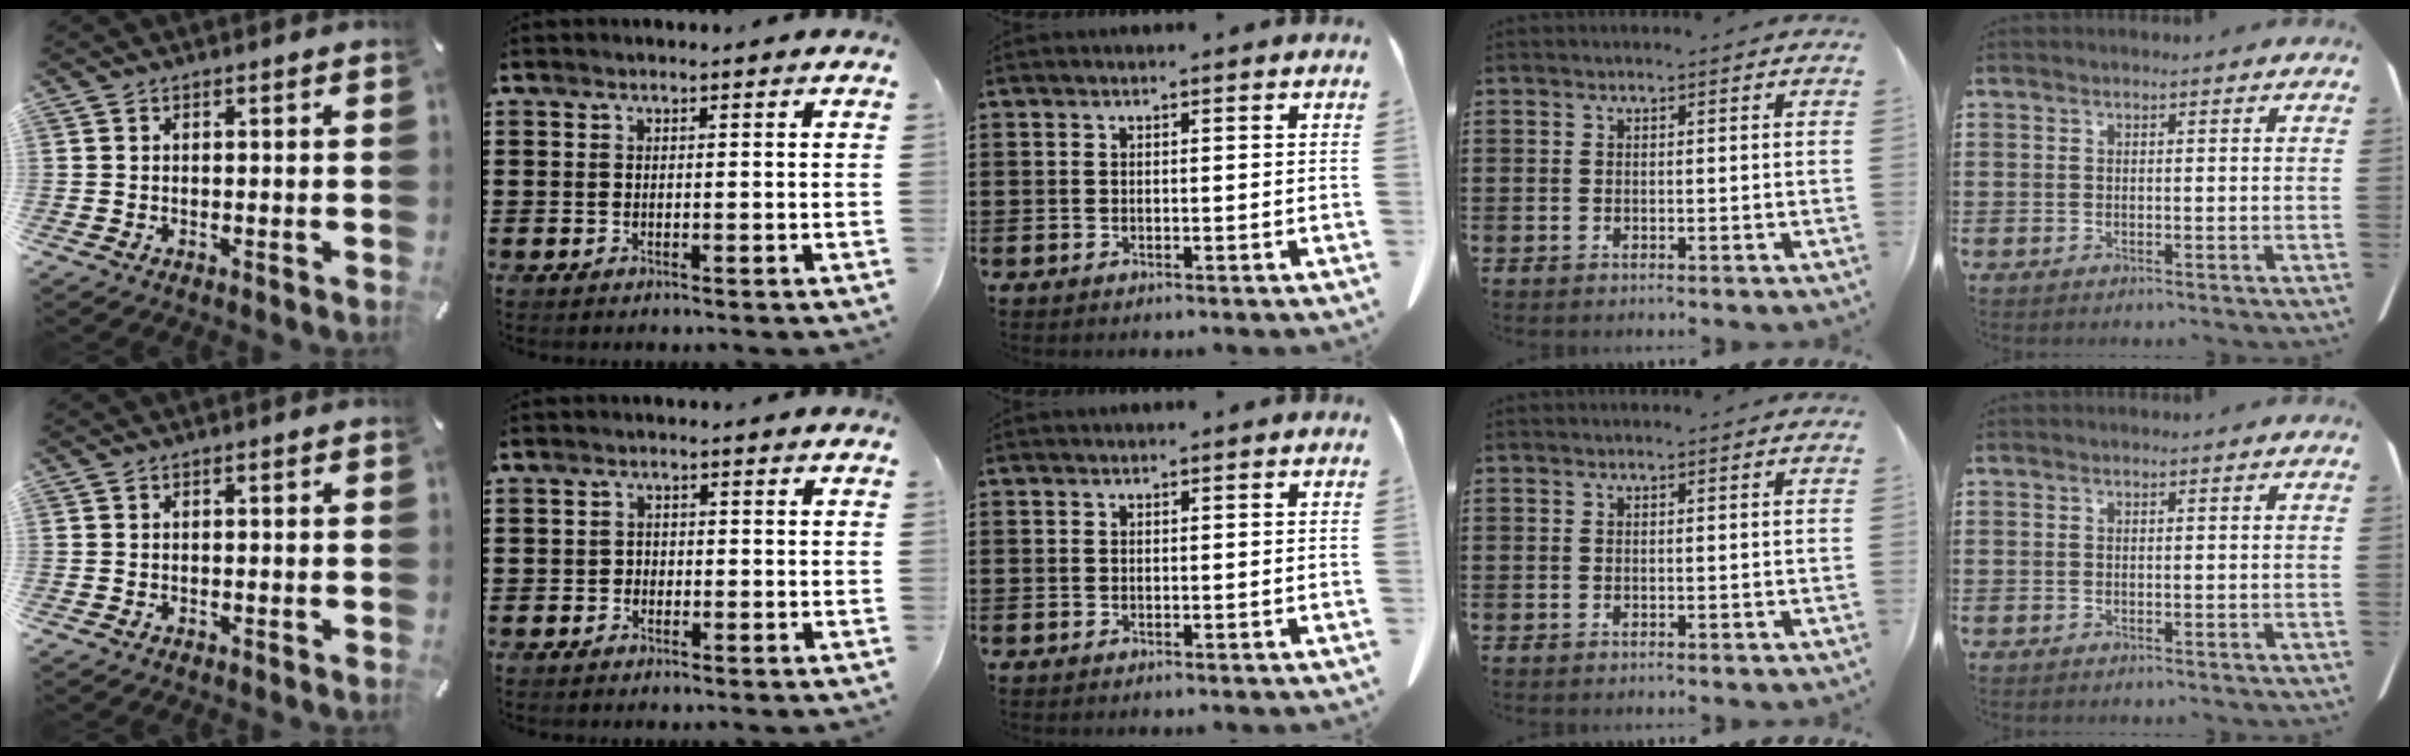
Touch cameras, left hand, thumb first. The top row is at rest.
{"index": {"total": 1.1, "force": [-0.4, 1.0, 0.3], "torque": [-0.010, 0.002, -0.010]}}